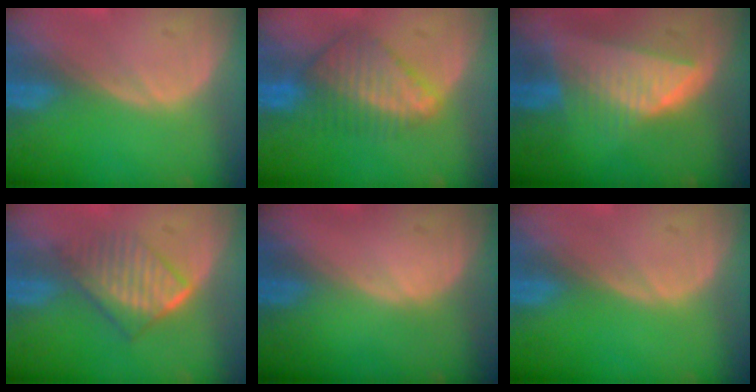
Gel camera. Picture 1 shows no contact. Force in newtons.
{"total": 7.6, "press": 7.1, "slide": 2.7}
{"total": 8.1, "press": 7.2, "slide": 3.8}
{"total": 6.8, "press": 5.9, "slide": 3.4}
{"total": 0.6, "press": 0.1, "slide": 0.6}
{"total": 0.0}